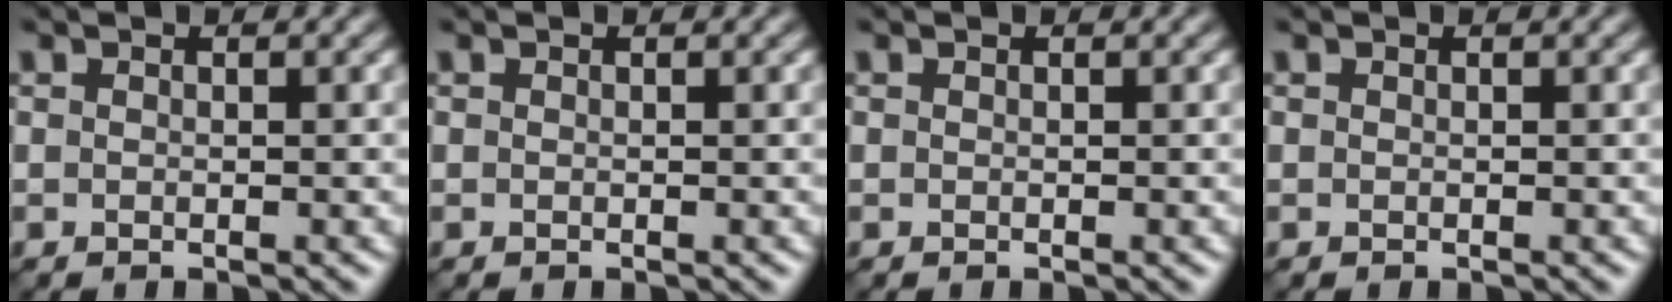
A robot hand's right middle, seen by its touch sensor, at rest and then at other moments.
{"total": 0.0}
{"total": 0.0}
{"total": 0.0}